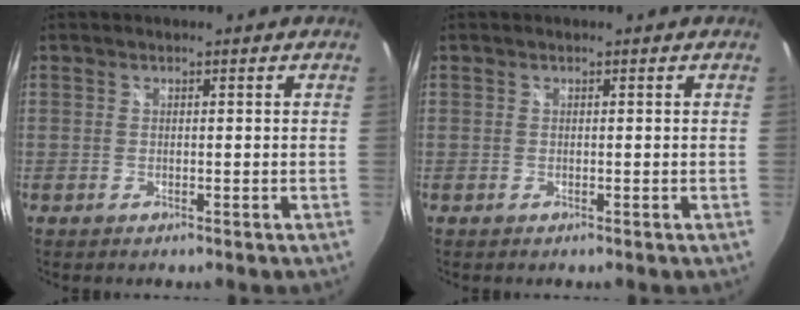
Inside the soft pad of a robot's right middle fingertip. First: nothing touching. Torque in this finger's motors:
{"motor_torque": [0.00, 0.00, 0.00, 0.00]}